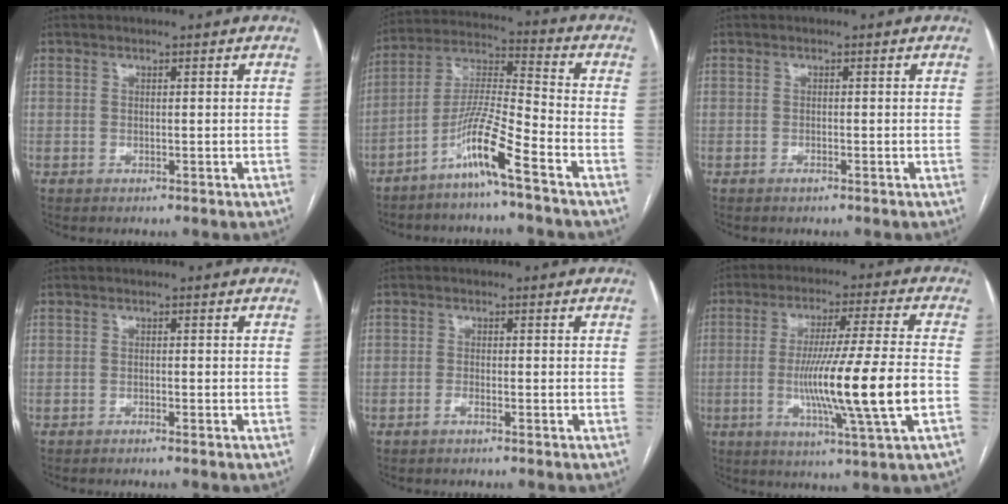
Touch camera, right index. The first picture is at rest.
{"total": 10.0, "force": [-6.2, -0.6, 7.8], "torque": [-0.163, -0.006, -0.124]}
{"total": 0.6, "force": [-0.5, 0.1, 0.4], "torque": [-0.008, 0.000, -0.007]}
{"total": 0.8, "force": [-0.7, -0.1, 0.4], "torque": [-0.011, 0.000, -0.011]}
{"total": 0.9, "force": [-0.7, 0.2, 0.5], "torque": [-0.009, 0.002, -0.012]}
{"total": 15.7, "force": [-3.2, -1.1, 15.3], "torque": [-0.273, -0.016, -0.058]}